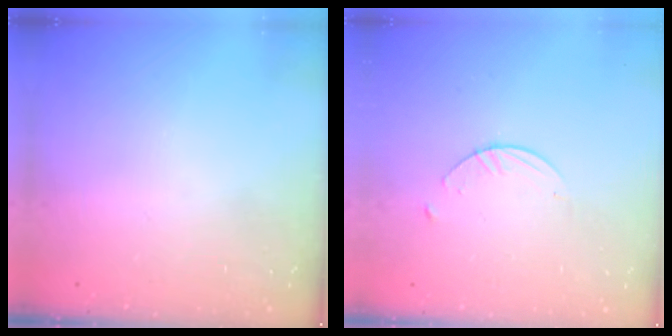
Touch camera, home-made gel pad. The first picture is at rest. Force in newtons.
{"total": 2.7, "press": 2.6, "slide": 0.3}